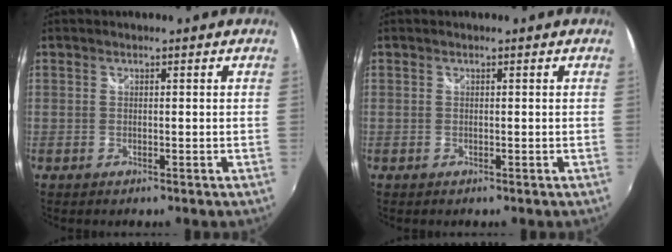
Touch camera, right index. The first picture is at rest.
{"total": 0.0}